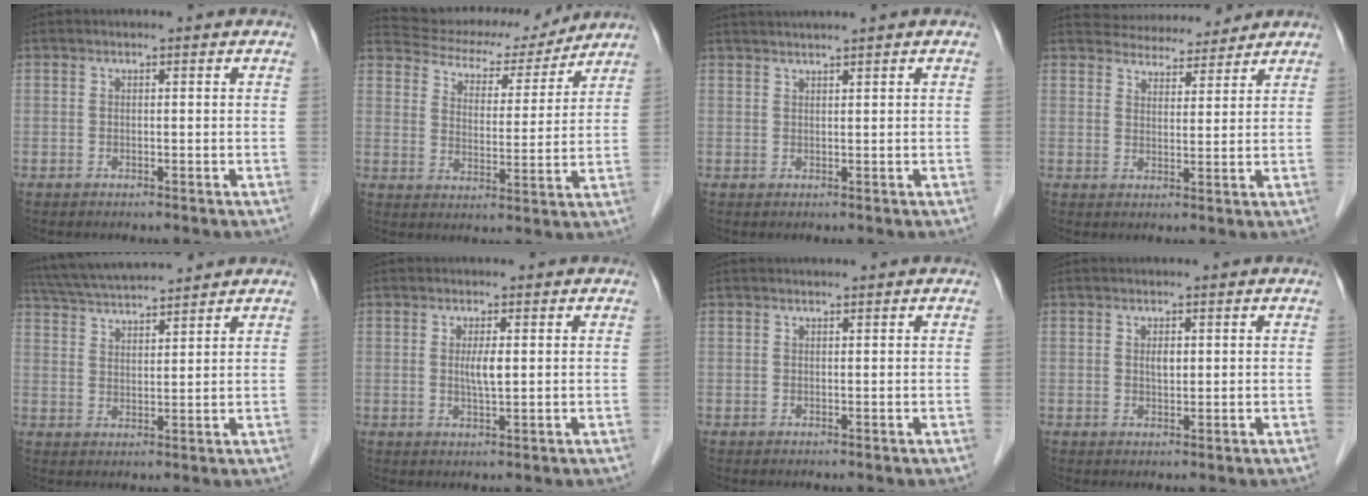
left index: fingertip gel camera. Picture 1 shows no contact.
{"total": 13.5, "force": [12.6, 3.9, 2.5], "torque": [-0.033, 0.006, 0.180]}
{"total": 3.8, "force": [3.3, -0.8, 1.7], "torque": [-0.020, 0.023, 0.059]}
{"total": 8.5, "force": [8.2, 1.9, 1.2], "torque": [-0.014, 0.013, 0.116]}
{"total": 10.4, "force": [9.7, 0.1, 3.7], "torque": [-0.074, 0.028, 0.167]}
{"total": 2.4, "force": [0.4, 0.2, 2.4], "torque": [-0.046, -0.003, 0.007]}
{"total": 0.6, "force": [0.5, -0.1, 0.2], "torque": [-0.006, 0.004, 0.010]}
{"total": 1.3, "force": [0.5, 0.6, 1.0], "torque": [-0.018, 0.000, 0.009]}